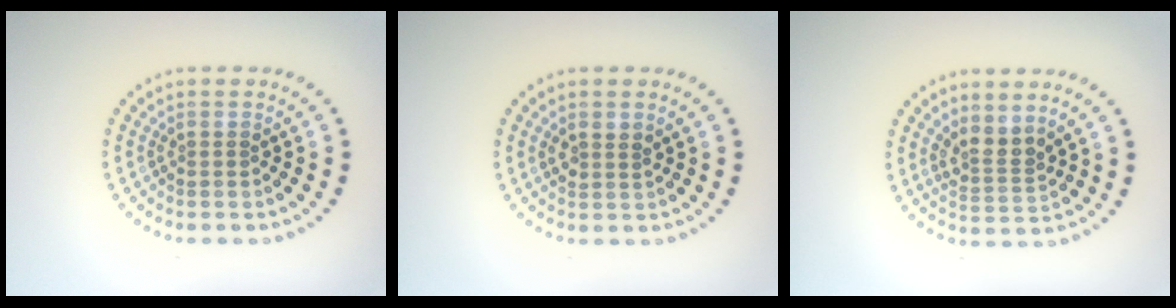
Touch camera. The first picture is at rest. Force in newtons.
{"total": 1.3, "press": 1.2, "slide": 0.6}
{"total": 2.5, "press": 1.8, "slide": 1.7}